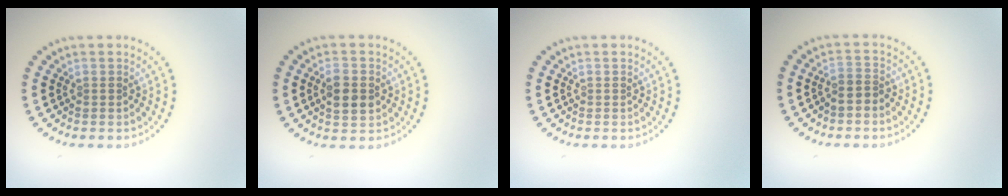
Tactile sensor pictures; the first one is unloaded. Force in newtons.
{"total": 3.1, "press": 3.1, "slide": 0.2}
{"total": 0.0}
{"total": 1.6, "press": 1.4, "slide": 0.7}